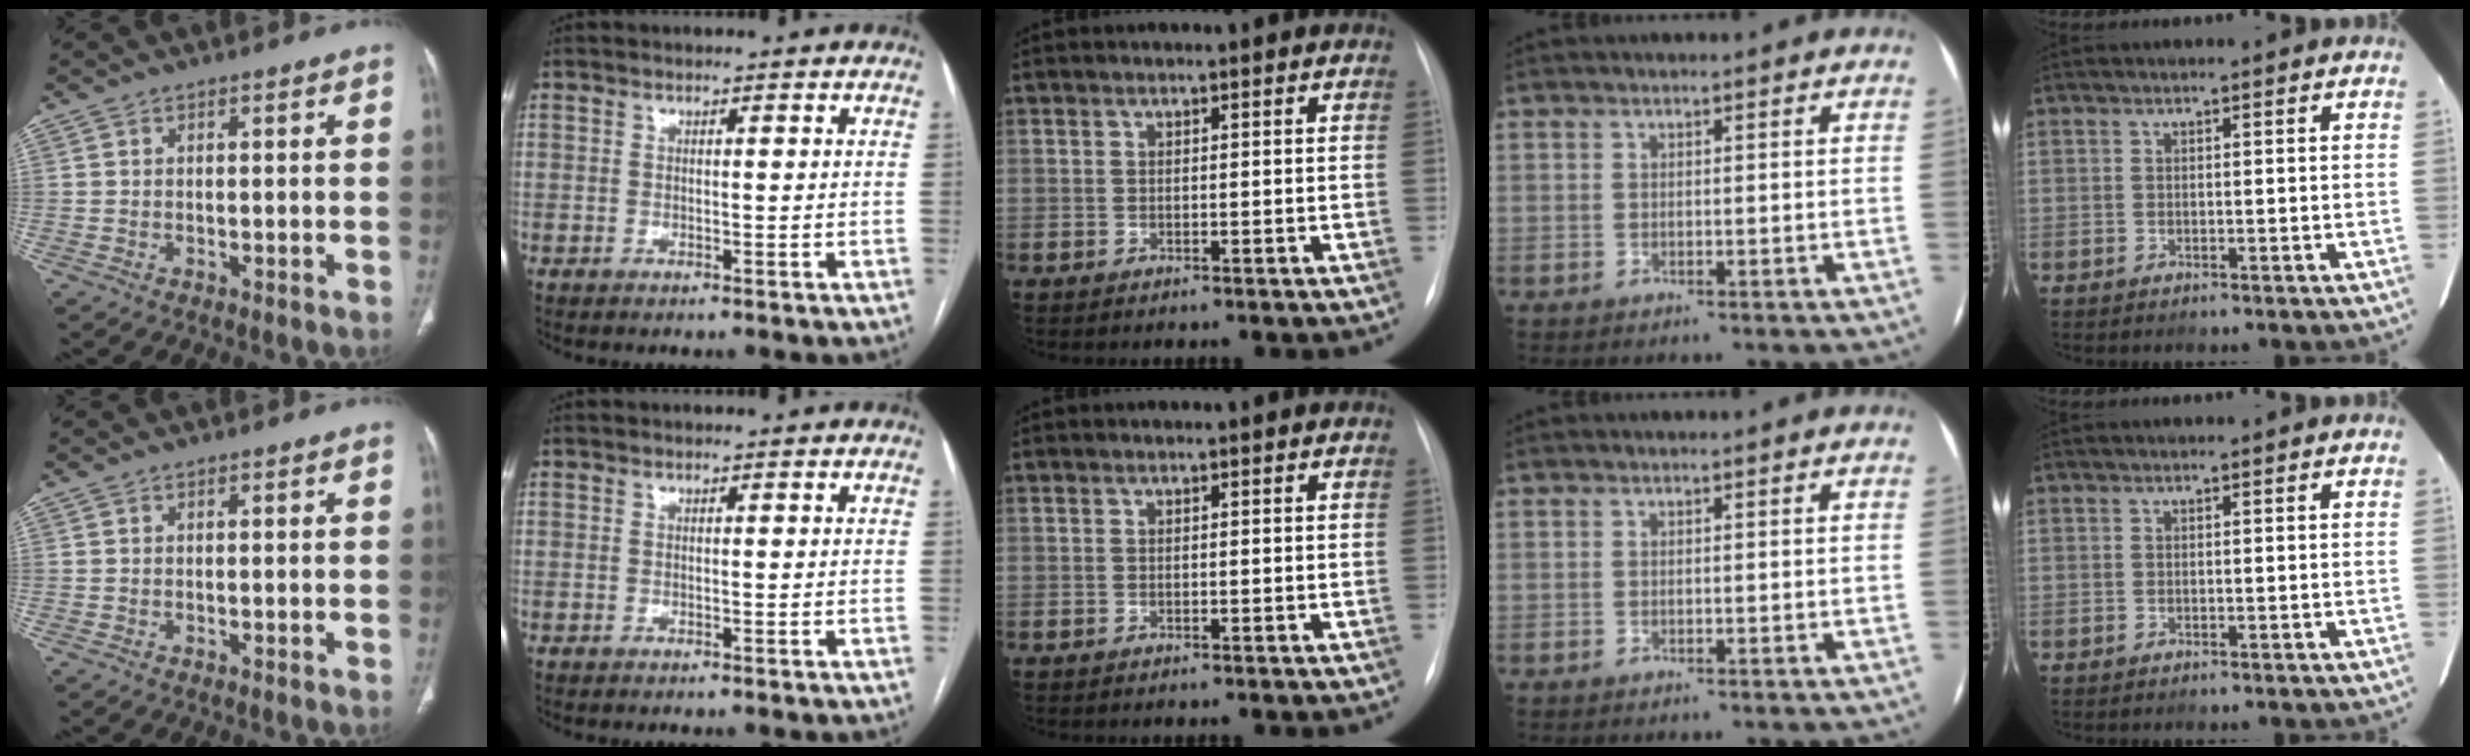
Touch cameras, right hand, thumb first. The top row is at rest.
{}